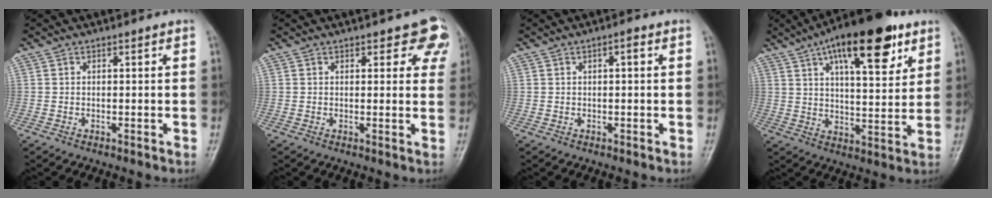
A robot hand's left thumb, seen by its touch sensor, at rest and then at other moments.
{"total": 6.1, "force": [3.7, 3.1, 3.7], "torque": [0.000, -0.012, 0.034]}
{"total": 1.6, "force": [0.5, 0.4, 1.4], "torque": [-0.023, 0.004, 0.003]}
{"total": 19.2, "force": [10.2, 7.2, 14.7], "torque": [-0.198, -0.028, 0.157]}